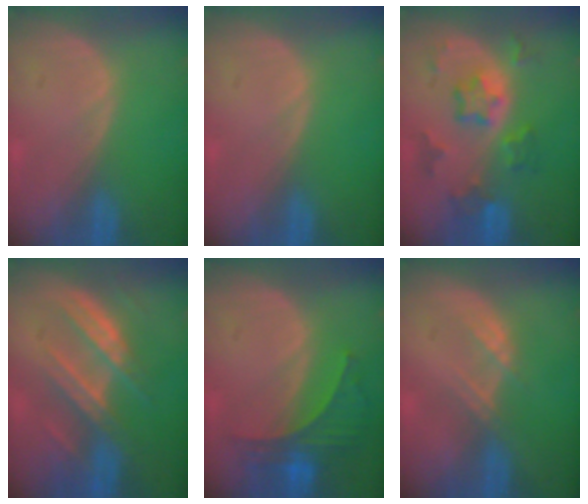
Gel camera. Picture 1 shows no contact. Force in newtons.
{"total": 0.0}
{"total": 7.2, "press": 6.5, "slide": 3.2}
{"total": 7.4, "press": 7.2, "slide": 1.9}
{"total": 5.8, "press": 5.7, "slide": 0.5}
{"total": 2.3, "press": 2.3, "slide": 0.2}